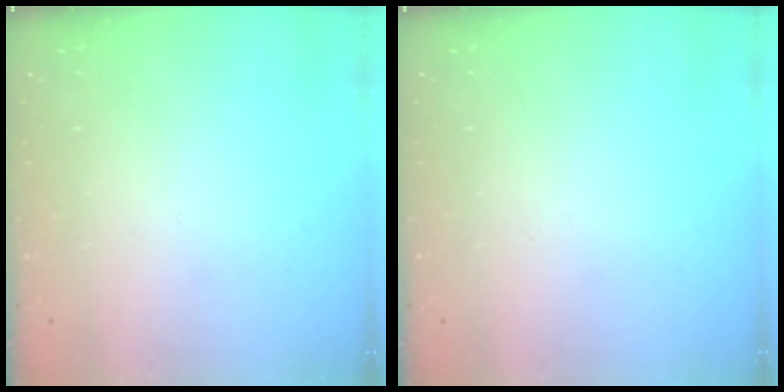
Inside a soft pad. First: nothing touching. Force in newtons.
{"total": 0.0}